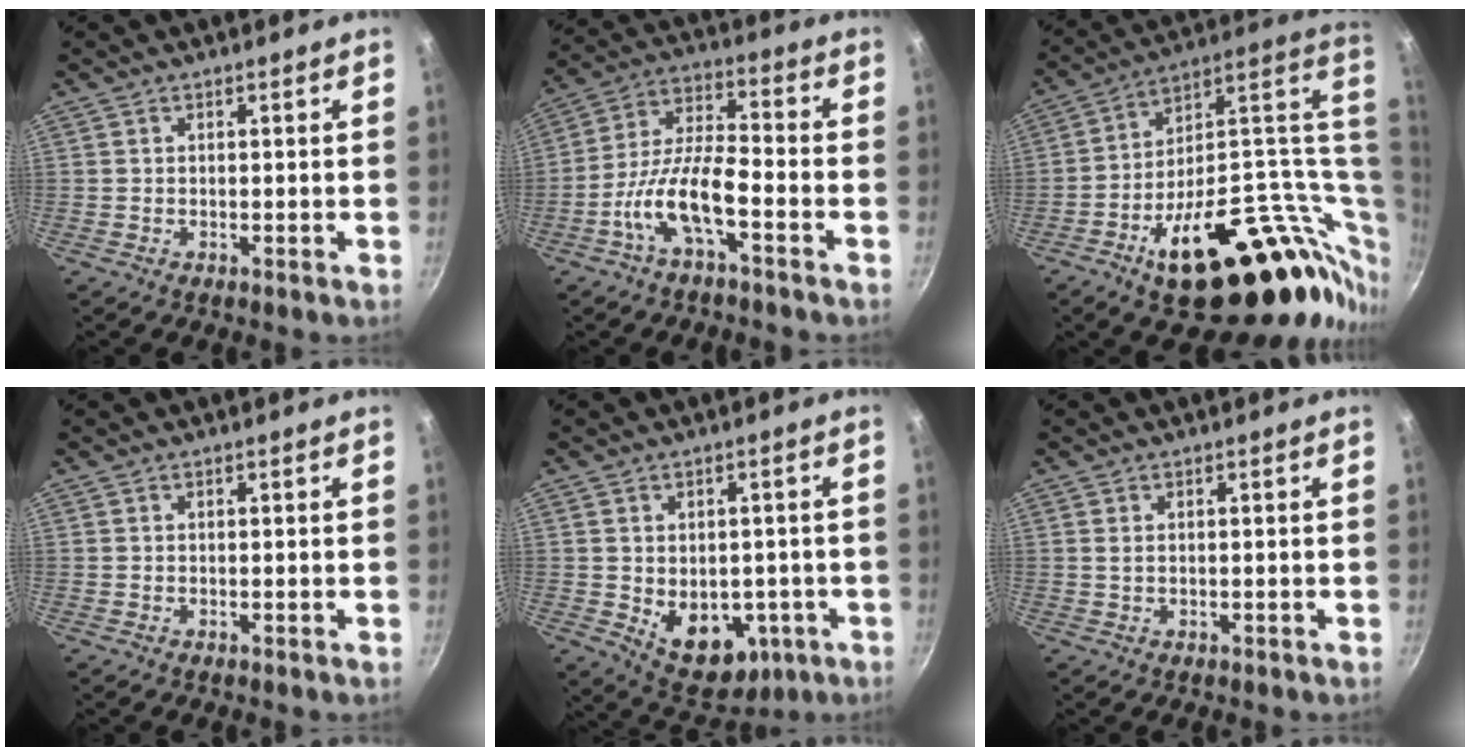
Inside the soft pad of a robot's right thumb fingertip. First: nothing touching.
{"total": 11.2, "force": [-5.3, 3.6, 9.2], "torque": [-0.181, 0.042, -0.107]}
{"total": 32.3, "force": [3.4, 16.3, 27.7], "torque": [-0.386, 0.001, 0.070]}
{"total": 0.0}
{"total": 11.4, "force": [-2.4, 7.9, 7.9], "torque": [-0.076, -0.007, -0.010]}
{"total": 0.9, "force": [0.1, 0.4, 0.8], "torque": [-0.015, 0.001, 0.002]}